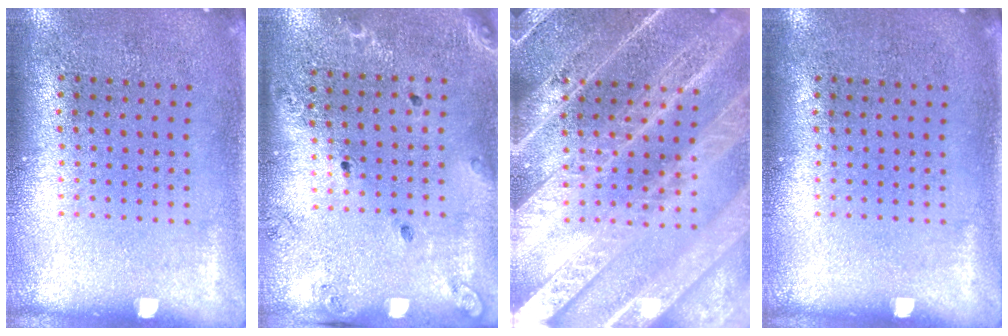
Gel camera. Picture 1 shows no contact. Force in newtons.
{"total": 1.3, "press": 1.3, "slide": 0.3}
{"total": 5.8, "press": 5.7, "slide": 0.6}
{"total": 0.0}